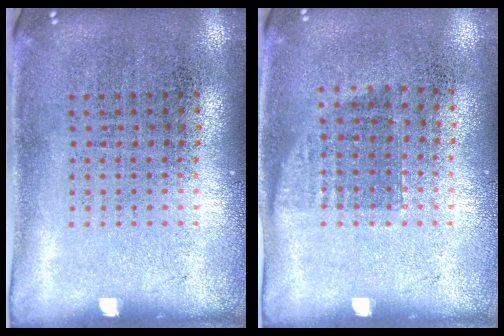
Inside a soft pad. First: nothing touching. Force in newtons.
{"total": 0.7, "press": 0.6, "slide": 0.3}